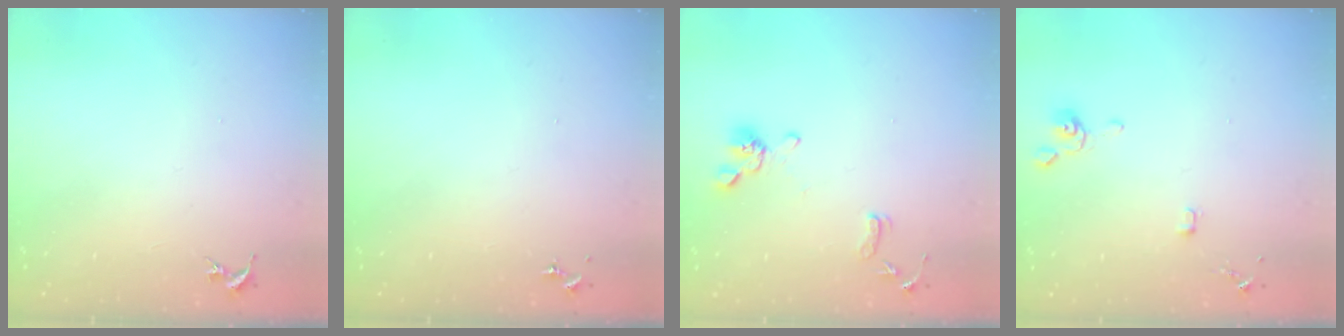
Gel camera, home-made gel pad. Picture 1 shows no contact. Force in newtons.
{"total": 0.0}
{"total": 11.5, "press": 11.3, "slide": 1.8}
{"total": 4.0, "press": 4.0, "slide": 0.8}